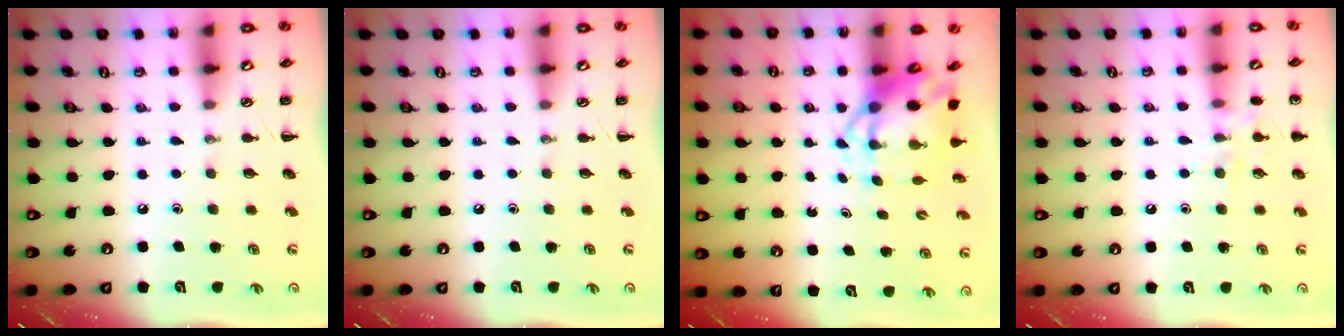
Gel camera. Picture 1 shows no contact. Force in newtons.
{"total": 0.0}
{"total": 5.4, "press": 5.1, "slide": 1.7}
{"total": 8.2, "press": 8.1, "slide": 1.6}